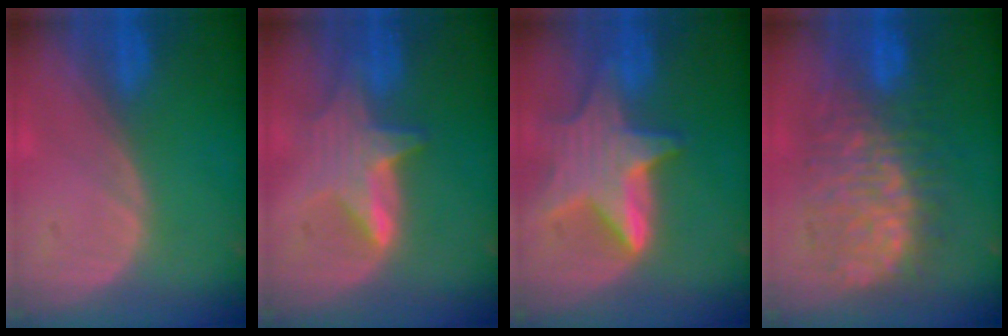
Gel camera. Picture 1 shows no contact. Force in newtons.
{"total": 6.6, "press": 6.2, "slide": 2.1}
{"total": 9.0, "press": 9.0, "slide": 0.6}
{"total": 11.9, "press": 11.8, "slide": 1.5}